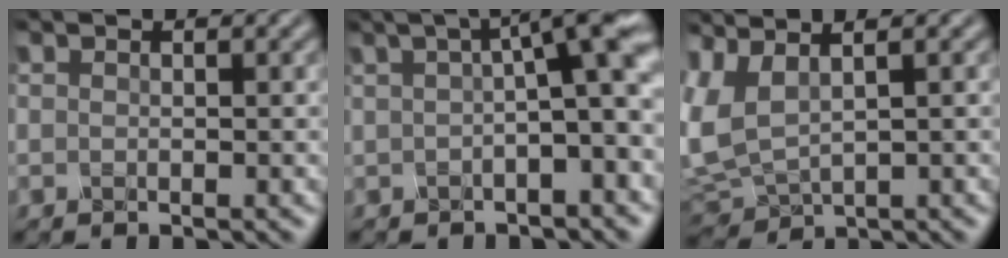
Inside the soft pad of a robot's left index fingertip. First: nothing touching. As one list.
[{"total": 8.2, "force": [1.4, 1.9, 7.8], "torque": [-0.093, 0.026, 0.009]}, {"total": 4.9, "force": [1.9, 1.9, 4.1], "torque": [-0.110, 0.013, 0.038]}]